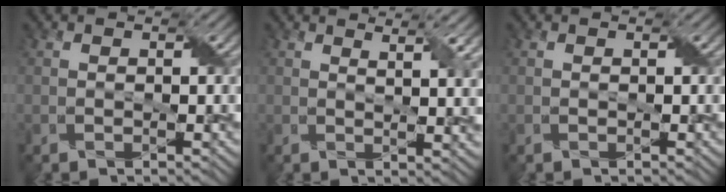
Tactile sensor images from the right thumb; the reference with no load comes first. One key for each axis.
{"total": 4.8, "fx": 2.7, "fy": 0.8, "fz": 3.8, "tx": -0.063, "ty": 0.006, "tz": 0.042}
{"total": 0.0}